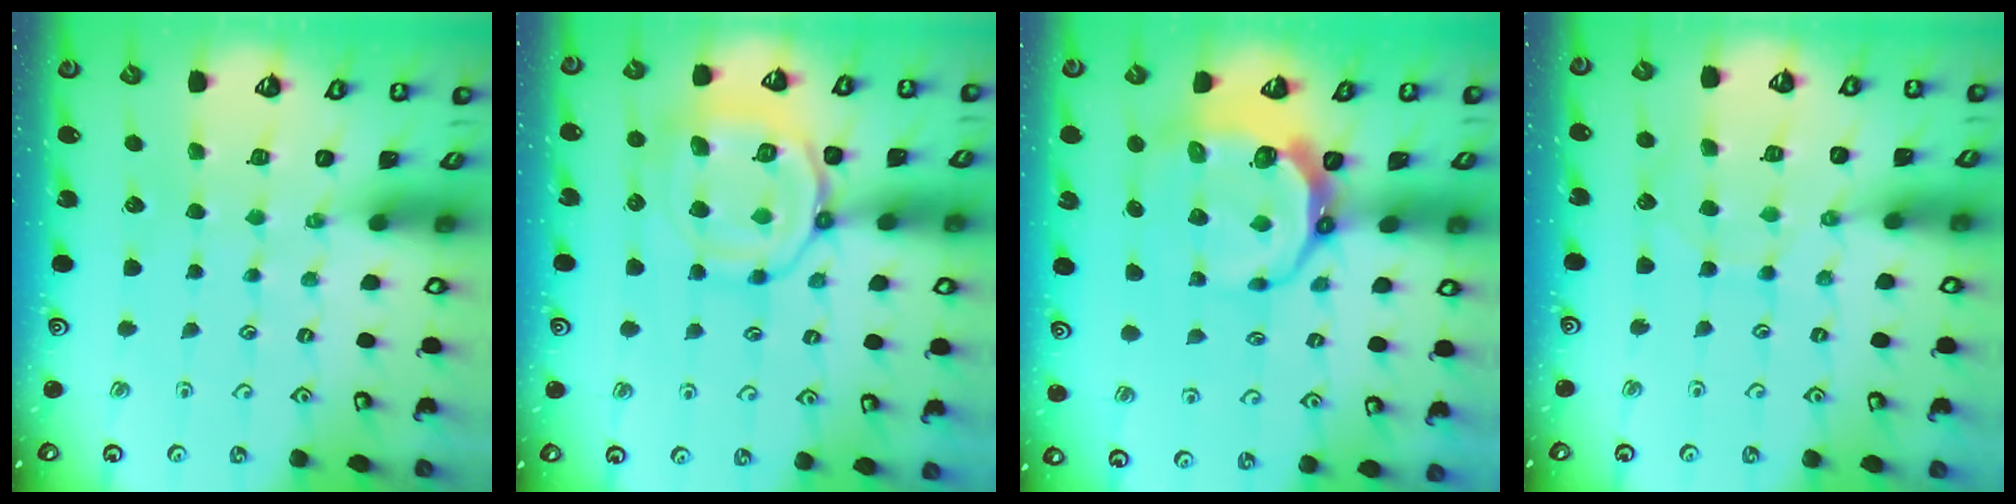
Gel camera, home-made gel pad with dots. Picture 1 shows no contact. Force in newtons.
{"total": 13.6, "press": 13.6, "slide": 1.3}
{"total": 10.2, "press": 9.4, "slide": 3.9}
{"total": 6.0, "press": 6.0, "slide": 0.6}